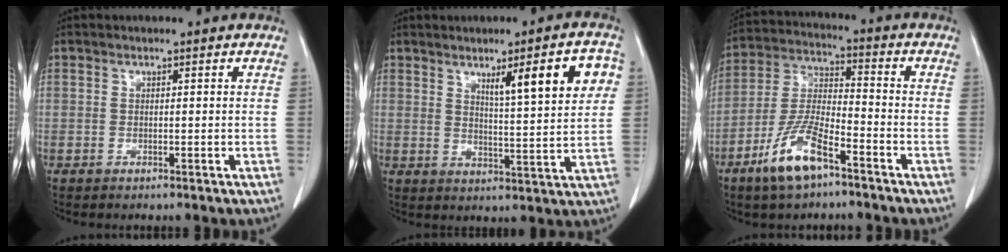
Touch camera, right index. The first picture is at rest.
{"total": 10.4, "force": [4.3, 1.1, 9.4], "torque": [-0.131, 0.005, 0.062]}
{"total": 10.7, "force": [-6.5, 2.8, 8.1], "torque": [-0.177, -0.010, -0.125]}